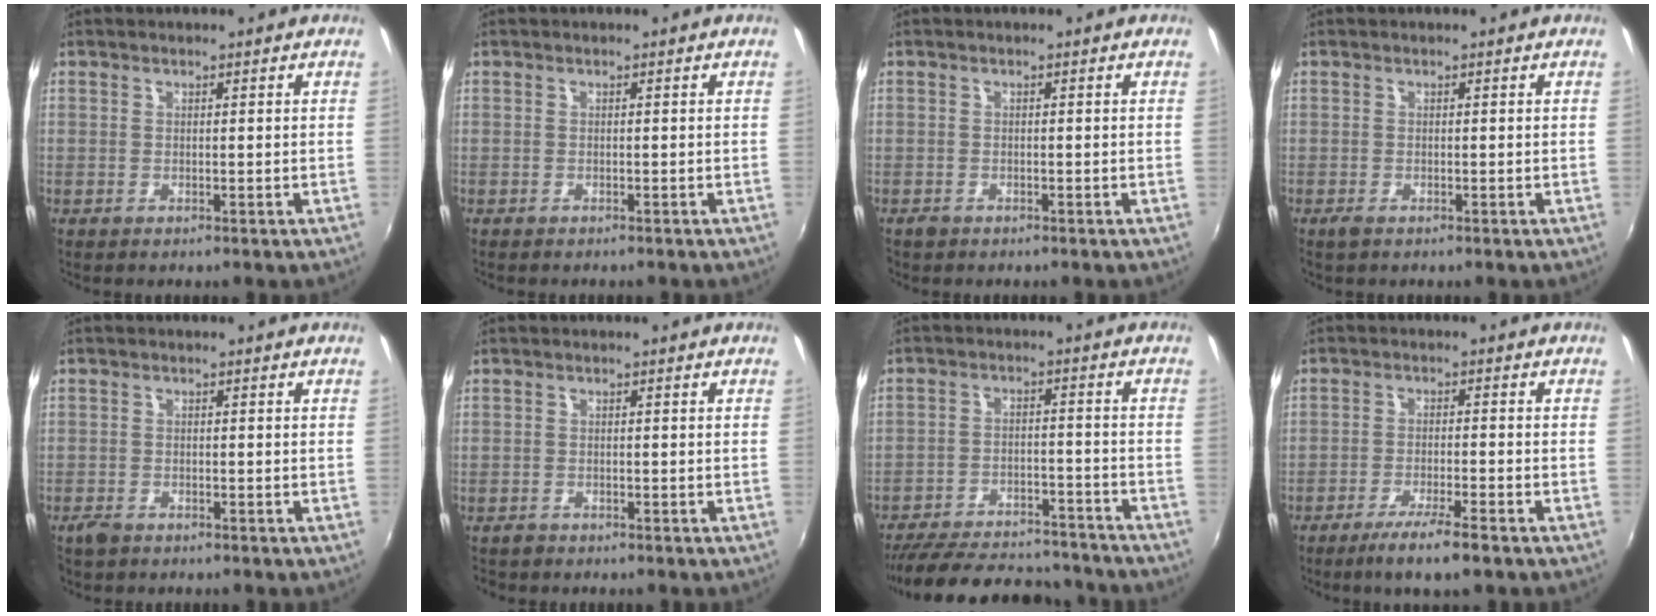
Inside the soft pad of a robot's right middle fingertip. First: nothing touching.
{"total": 0.8, "force": [-0.7, 0.1, 0.3], "torque": [-0.007, -0.002, -0.010]}
{"total": 1.2, "force": [-0.9, 0.7, 0.2], "torque": [-0.007, -0.002, -0.016]}
{"total": 1.3, "force": [-0.9, 0.5, 0.8], "torque": [-0.016, -0.005, -0.018]}
{"total": 2.3, "force": [-1.8, 1.1, 0.8], "torque": [-0.023, -0.004, -0.036]}
{"total": 1.3, "force": [-1.0, 0.7, 0.0], "torque": [-0.005, -0.001, -0.019]}
{"total": 23.0, "force": [-20.0, 6.8, 9.1], "torque": [-0.185, 0.000, -0.269]}
{"total": 6.7, "force": [-4.8, 0.2, 4.8], "torque": [-0.104, -0.008, -0.082]}